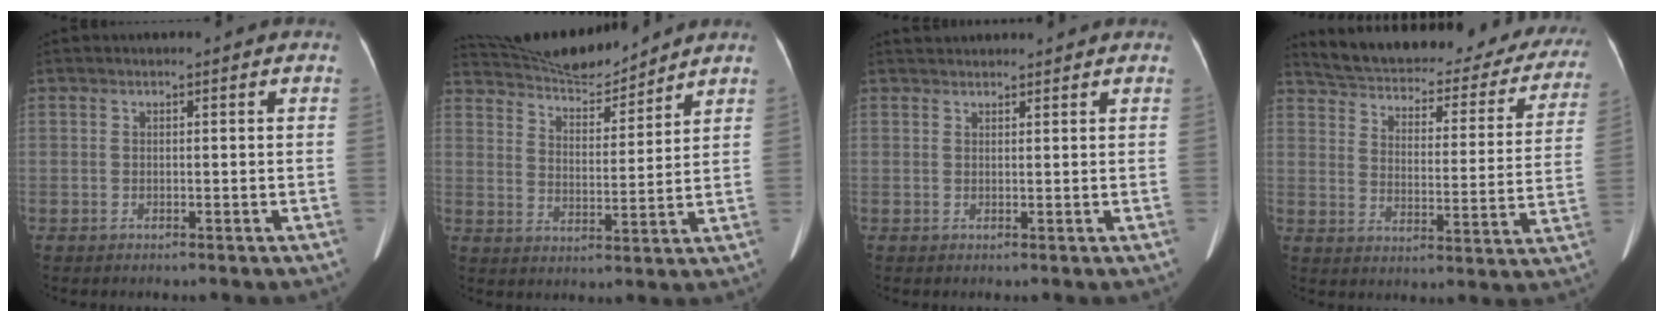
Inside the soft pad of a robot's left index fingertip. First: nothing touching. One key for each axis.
{"total": 11.6, "fx": 11.2, "fy": 0.8, "fz": 2.8, "tx": -0.060, "ty": 0.001, "tz": 0.190}
{"total": 3.9, "fx": 3.8, "fy": 0.6, "fz": 0.8, "tx": -0.015, "ty": 0.035, "tz": 0.055}
{"total": 29.6, "fx": 26.3, "fy": 8.1, "fz": 11.0, "tx": -0.172, "ty": -0.046, "tz": 0.317}